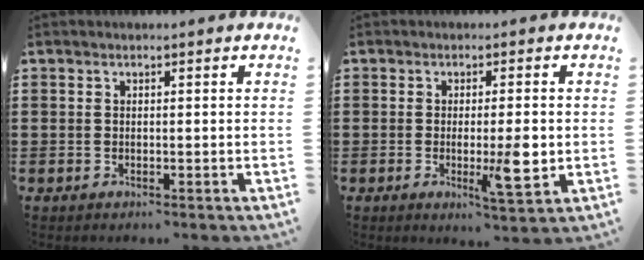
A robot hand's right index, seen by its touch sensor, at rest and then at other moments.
{"total": 6.3, "force": [-1.0, 1.2, 6.1], "torque": [-0.100, -0.011, -0.017]}